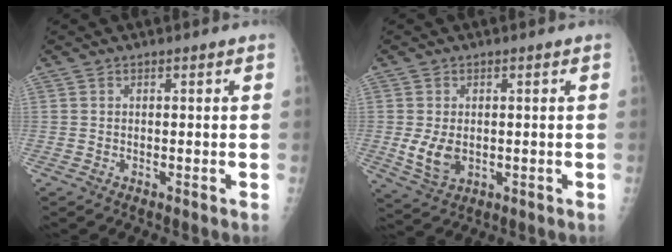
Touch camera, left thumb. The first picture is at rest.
{"total": 5.7, "force": [-0.4, 3.9, 4.1], "torque": [-0.070, -0.012, 0.004]}